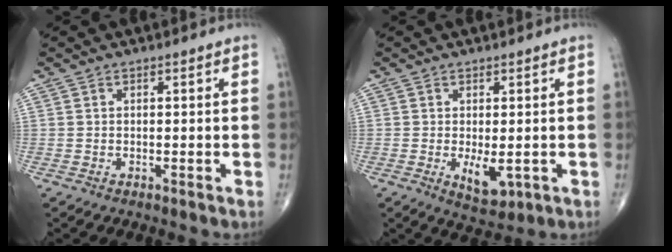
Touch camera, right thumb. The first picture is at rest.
{"total": 4.8, "force": [-0.9, 2.3, 4.2], "torque": [-0.056, -0.012, -0.003]}